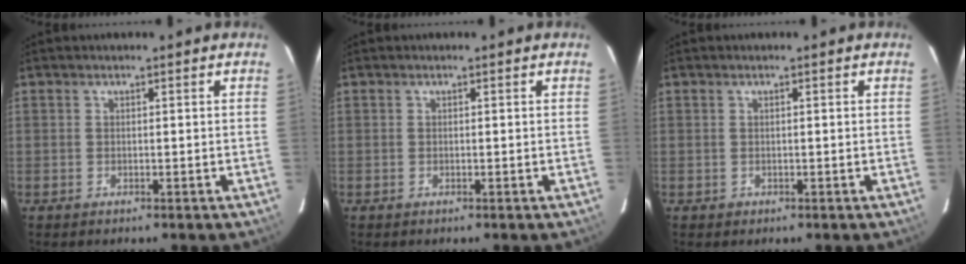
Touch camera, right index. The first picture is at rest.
{"total": 0.0}
{"total": 0.7, "force": [-0.2, 0.7, 0.0], "torque": [0.002, 0.001, 0.002]}